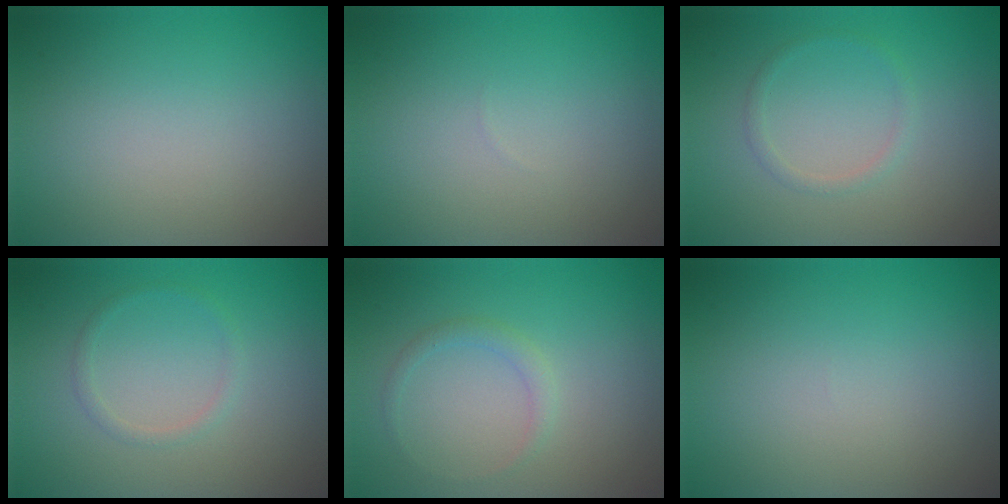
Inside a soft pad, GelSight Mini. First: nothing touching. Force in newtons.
{"total": 0.0}
{"total": 1.0, "press": 1.0, "slide": 0.1}
{"total": 1.0, "press": 1.0, "slide": 0.1}
{"total": 1.1, "press": 1.1, "slide": 0.1}
{"total": 0.0}